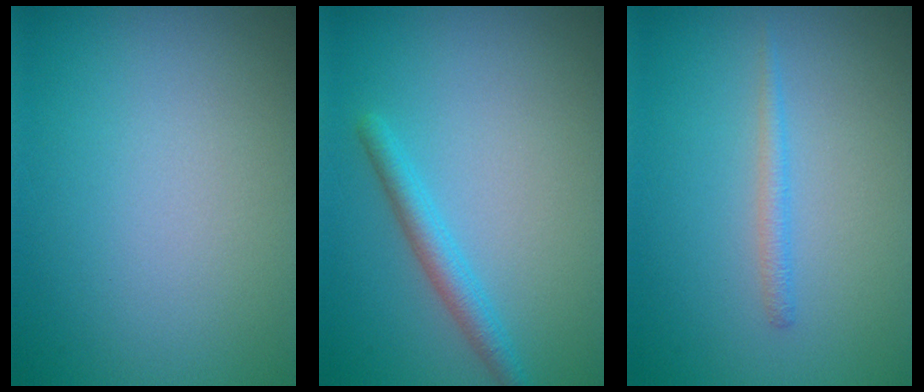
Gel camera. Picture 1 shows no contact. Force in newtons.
{"total": 2.3, "press": 2.3, "slide": 0.1}
{"total": 1.1, "press": 1.1, "slide": 0.1}